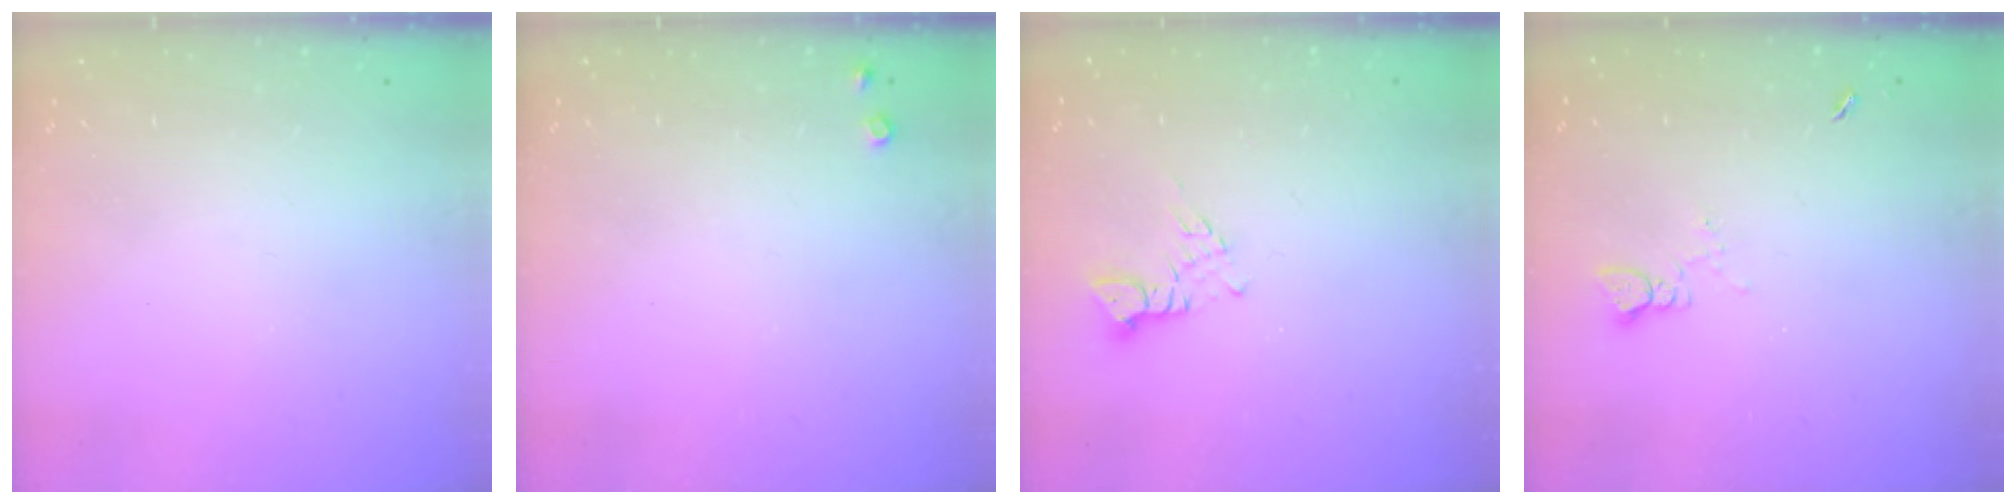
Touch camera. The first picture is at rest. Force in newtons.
{"total": 4.5, "press": 4.5, "slide": 0.7}
{"total": 3.3, "press": 3.2, "slide": 0.4}
{"total": 1.7, "press": 1.7, "slide": 0.2}